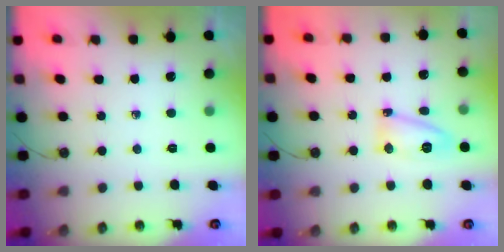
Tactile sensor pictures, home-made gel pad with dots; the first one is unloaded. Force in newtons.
{"total": 8.5, "press": 8.4, "slide": 0.9}